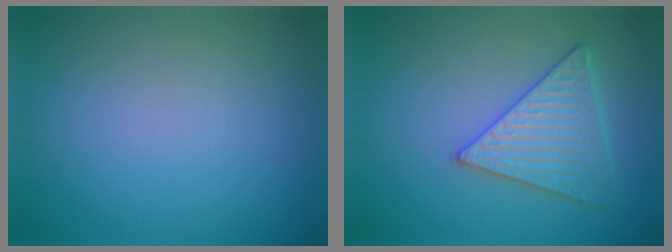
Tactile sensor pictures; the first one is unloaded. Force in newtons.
{"total": 3.9, "press": 3.6, "slide": 1.3}